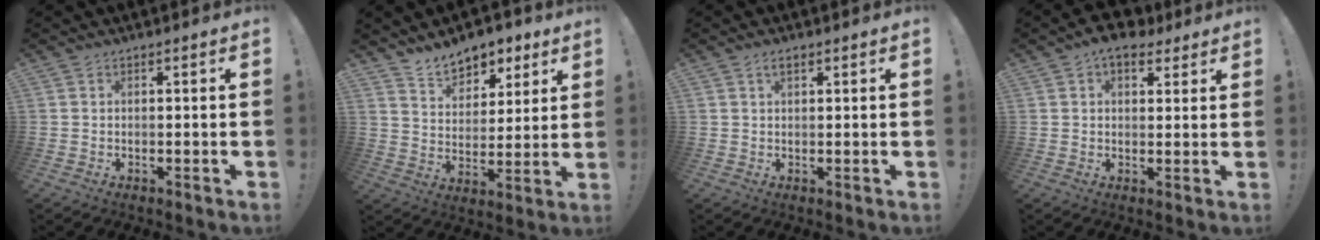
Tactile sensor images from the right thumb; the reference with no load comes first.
{"total": 10.4, "force": [8.3, 5.6, 2.7], "torque": [-0.049, -0.058, 0.161]}
{"total": 2.0, "force": [1.0, 1.0, 1.4], "torque": [-0.027, 0.003, 0.018]}
{"total": 6.3, "force": [3.6, 3.7, 3.7], "torque": [-0.049, -0.013, 0.064]}